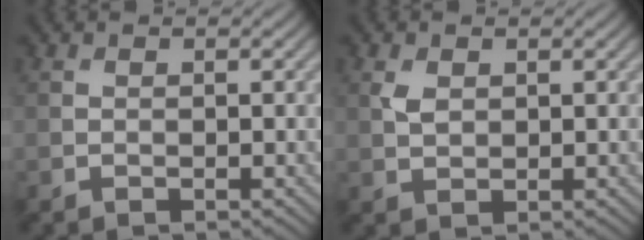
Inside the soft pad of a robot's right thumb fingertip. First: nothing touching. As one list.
[{"total": 1.8, "force": [0.7, 1.2, 1.2], "torque": [-0.032, -0.001, 0.015]}]